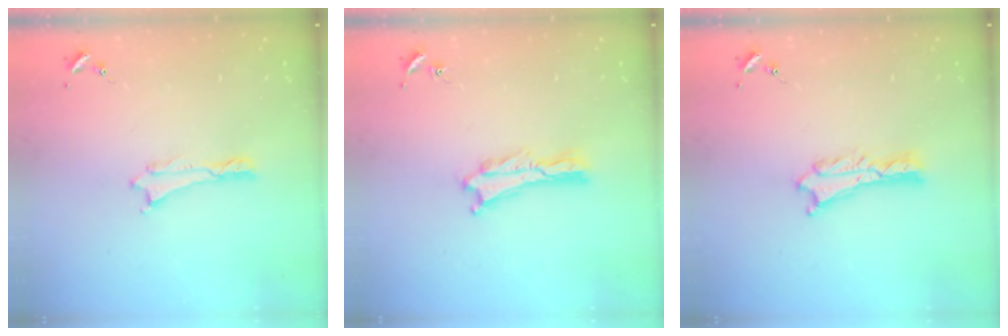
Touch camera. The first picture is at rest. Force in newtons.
{"total": 0.7, "press": 0.7, "slide": 0.2}
{"total": 1.3, "press": 1.3, "slide": 0.1}